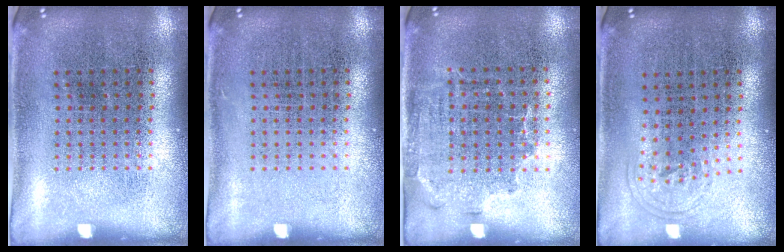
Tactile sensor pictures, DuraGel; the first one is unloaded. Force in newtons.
{"total": 0.0}
{"total": 1.5, "press": 1.1, "slide": 0.9}
{"total": 0.9, "press": 0.6, "slide": 0.6}